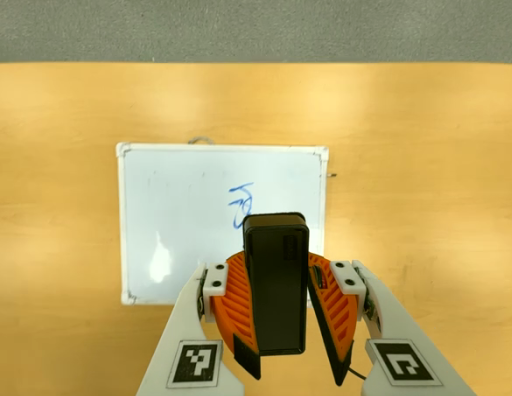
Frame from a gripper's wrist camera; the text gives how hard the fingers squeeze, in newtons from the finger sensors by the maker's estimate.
{"total": 9.5, "left": 9.9, "right": 9.1}